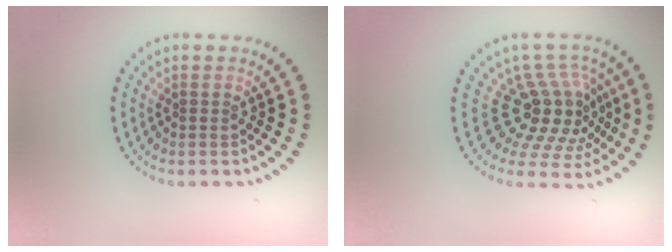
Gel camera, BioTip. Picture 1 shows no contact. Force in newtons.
{"total": 5.5, "press": 3.9, "slide": 3.8}